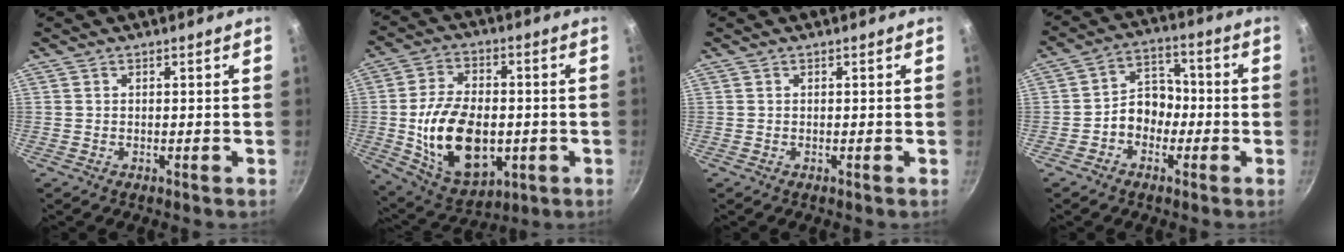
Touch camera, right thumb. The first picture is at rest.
{"total": 18.5, "force": [-2.3, 11.6, 14.3], "torque": [-0.234, 0.007, -0.024]}
{"total": 0.0}
{"total": 7.6, "force": [-2.0, 6.1, 4.1], "torque": [-0.019, 0.035, -0.043]}